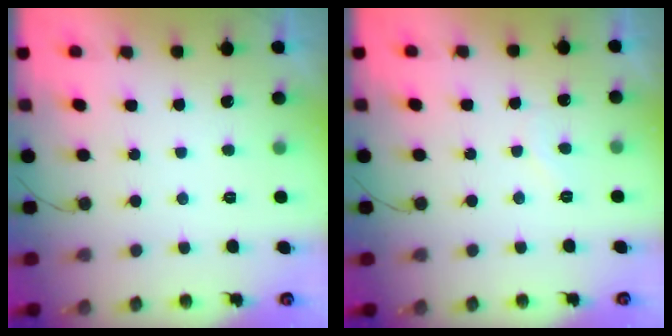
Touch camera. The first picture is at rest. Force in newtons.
{"total": 4.3, "press": 4.3, "slide": 0.3}